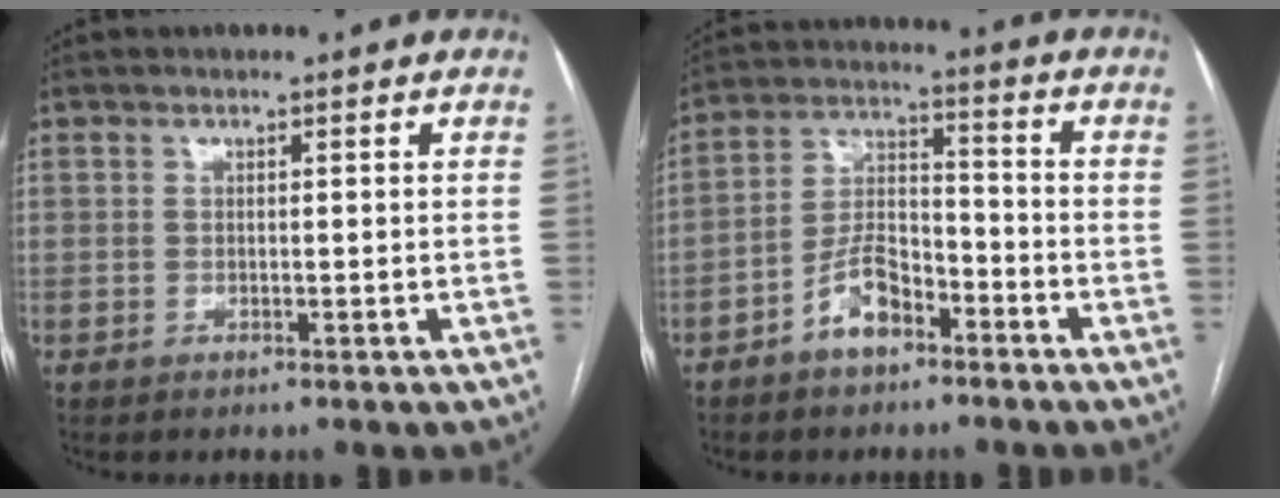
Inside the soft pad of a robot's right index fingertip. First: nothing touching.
{"total": 7.9, "force": [-4.7, 3.7, 5.2], "torque": [-0.108, 0.021, -0.088]}